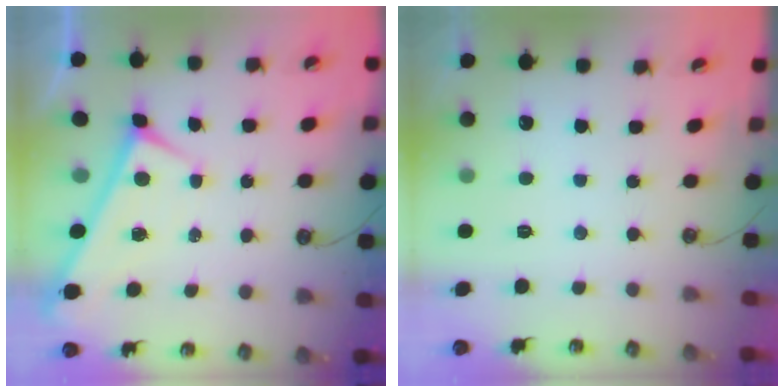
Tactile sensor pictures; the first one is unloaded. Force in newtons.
{"total": 0.0}